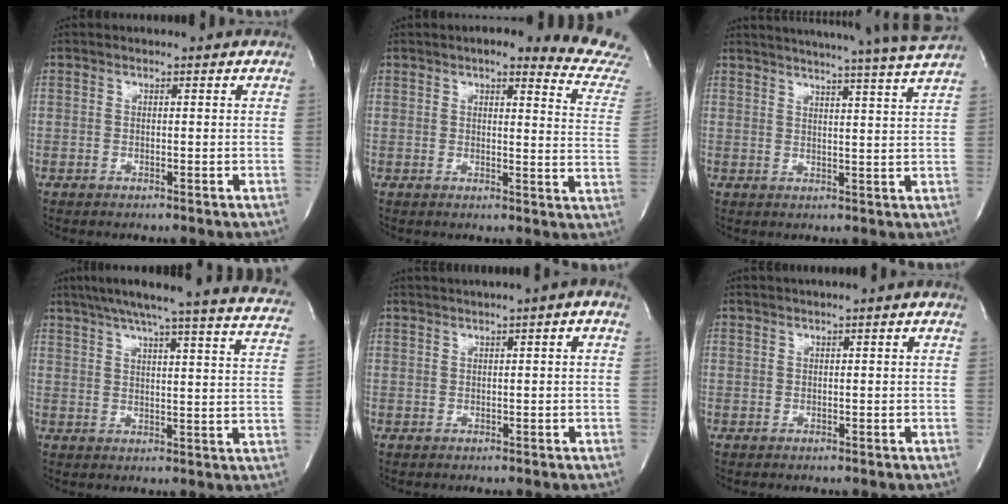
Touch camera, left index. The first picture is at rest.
{"total": 12.9, "force": [12.0, 0.9, 4.7], "torque": [-0.034, -0.060, 0.107]}
{"total": 17.4, "force": [15.8, -2.3, 7.0], "torque": [-0.118, -0.053, 0.194]}
{"total": 27.5, "force": [24.7, 0.4, 12.1], "torque": [-0.189, -0.056, 0.289]}
{"total": 2.7, "force": [0.7, -0.1, 2.6], "torque": [-0.044, 0.008, 0.011]}
{"total": 1.0, "force": [0.0, -0.2, 0.9], "torque": [-0.019, 0.005, 0.001]}